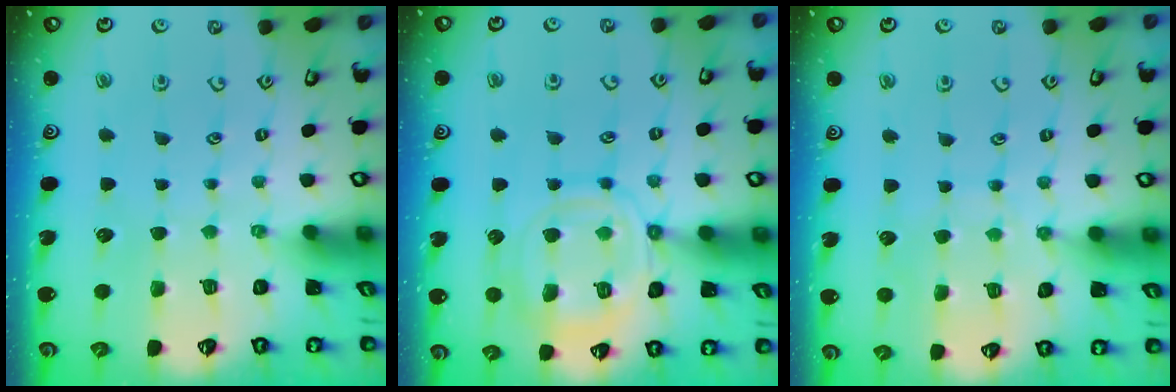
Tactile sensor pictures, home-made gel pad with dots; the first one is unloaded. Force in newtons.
{"total": 12.3, "press": 12.3, "slide": 1.1}
{"total": 6.5, "press": 6.5, "slide": 0.8}